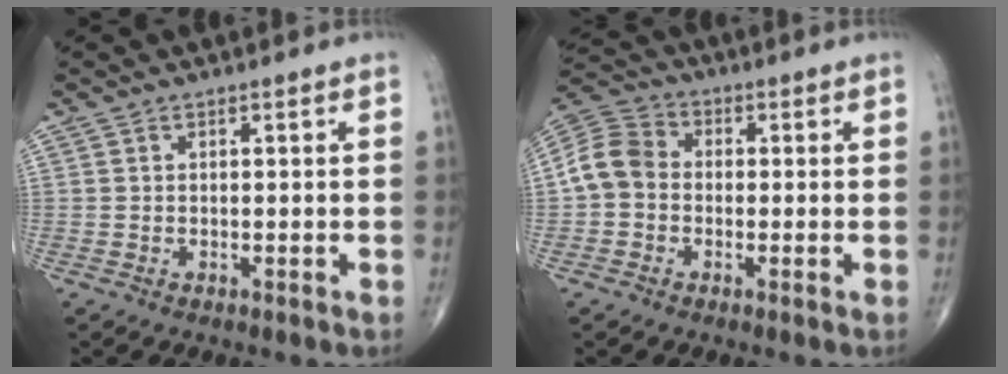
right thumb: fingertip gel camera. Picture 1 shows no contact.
{"total": 8.2, "force": [-0.8, 6.9, 4.4], "torque": [-0.076, 0.029, -0.031]}